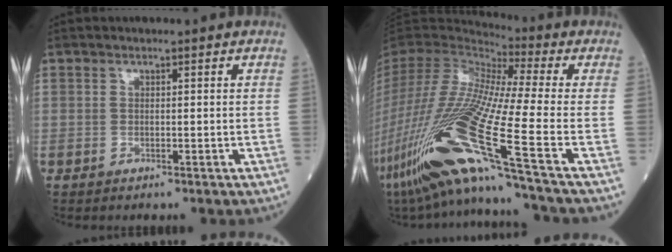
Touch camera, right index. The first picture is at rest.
{"total": 27.4, "force": [-12.4, -0.4, 24.5], "torque": [-0.512, -0.070, -0.233]}